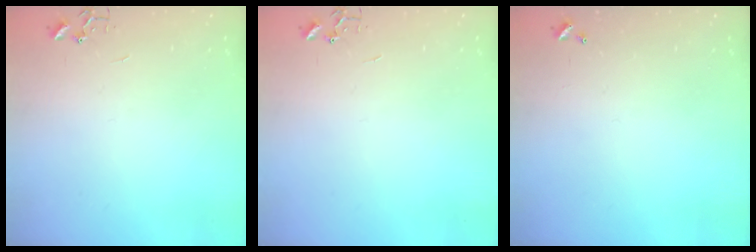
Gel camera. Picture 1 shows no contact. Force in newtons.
{"total": 0.0}
{"total": 0.0}